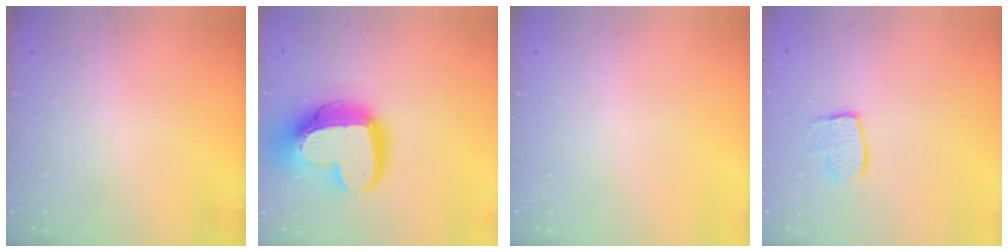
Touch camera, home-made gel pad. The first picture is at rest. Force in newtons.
{"total": 21.9, "press": 21.8, "slide": 2.2}
{"total": 0.0}
{"total": 8.0, "press": 8.0, "slide": 0.5}